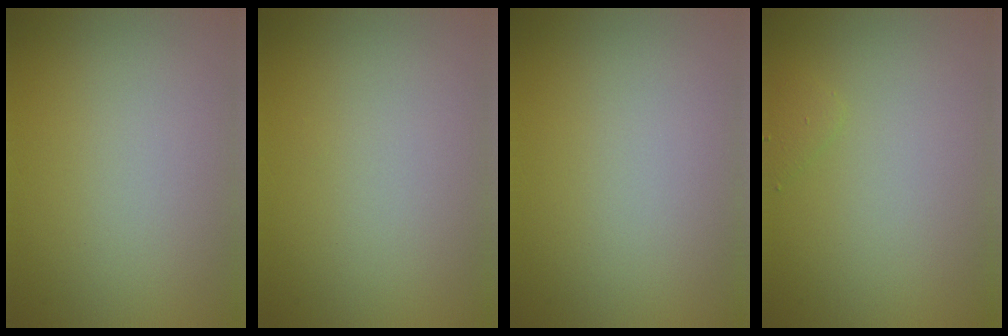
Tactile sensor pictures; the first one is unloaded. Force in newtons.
{"total": 0.0}
{"total": 0.0}
{"total": 0.8, "press": 0.8, "slide": 0.0}